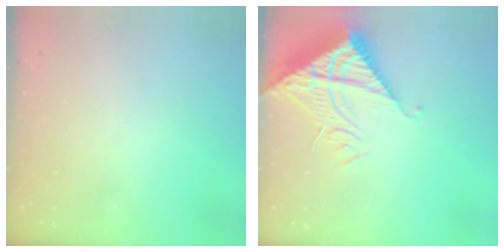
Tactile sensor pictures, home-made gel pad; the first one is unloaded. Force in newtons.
{"total": 16.2, "press": 16.1, "slide": 2.1}